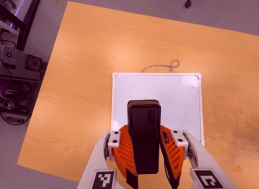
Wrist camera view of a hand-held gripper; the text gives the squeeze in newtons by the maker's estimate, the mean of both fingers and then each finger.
{"total": 10.8, "left": 9.4, "right": 12.2}